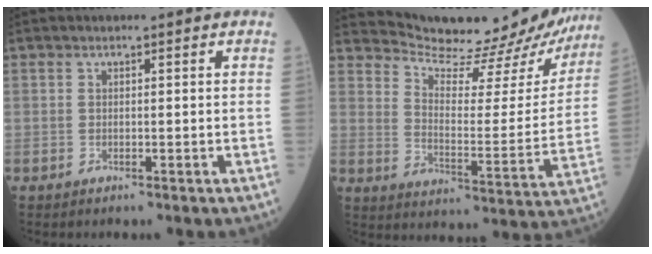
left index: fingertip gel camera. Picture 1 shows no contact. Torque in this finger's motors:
{"motor_torque": [0.69, -0.82, 0.07, 0.01]}